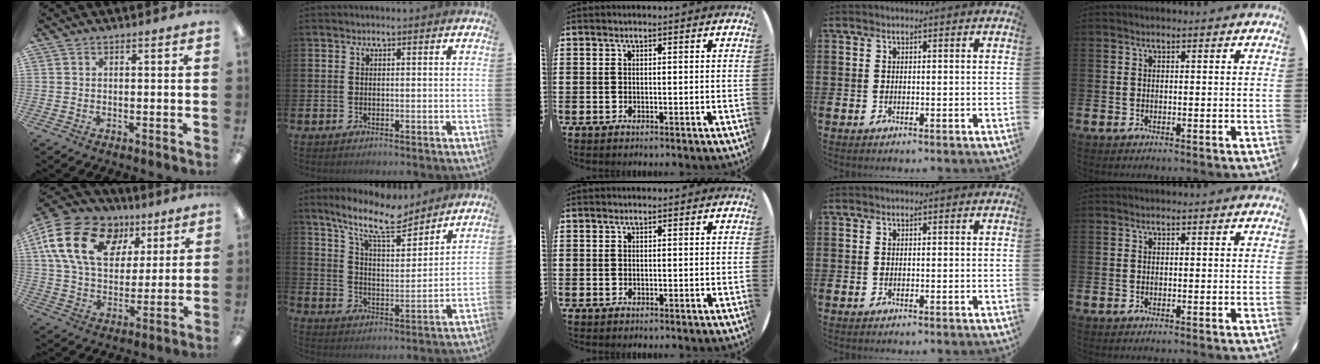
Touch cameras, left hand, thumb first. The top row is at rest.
{"thumb": {"total": 21.2, "force": [8.8, 14.6, 12.6], "torque": [-0.239, -0.015, 0.160]}, "index": {"total": 11.5, "force": [9.7, 2.7, 5.4], "torque": [-0.127, -0.047, 0.173]}}